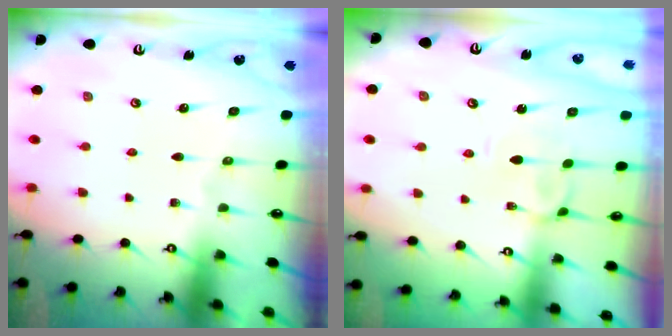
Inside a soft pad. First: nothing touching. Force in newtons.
{"total": 3.6, "press": 3.5, "slide": 0.4}